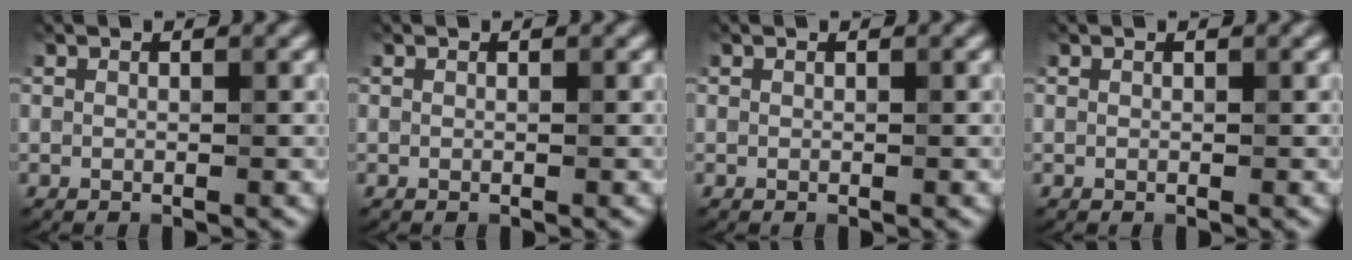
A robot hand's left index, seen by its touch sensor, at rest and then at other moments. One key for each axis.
{"total": 0.0}
{"total": 0.0}
{"total": 0.0}